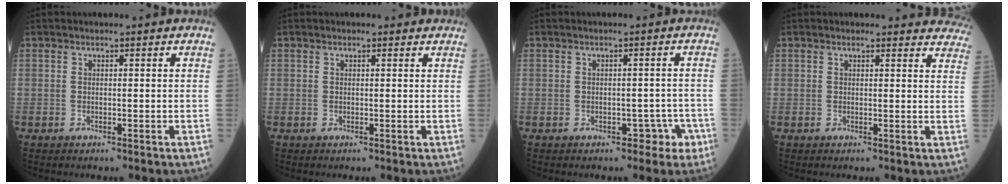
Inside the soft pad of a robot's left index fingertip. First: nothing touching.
{"total": 0.9, "force": [0.6, 0.5, 0.3], "torque": [-0.005, 0.006, 0.004]}
{"total": 3.3, "force": [-1.8, 2.2, 1.7], "torque": [-0.009, 0.019, -0.017]}
{"total": 11.5, "force": [11.1, 2.5, 1.7], "torque": [0.023, -0.038, 0.085]}